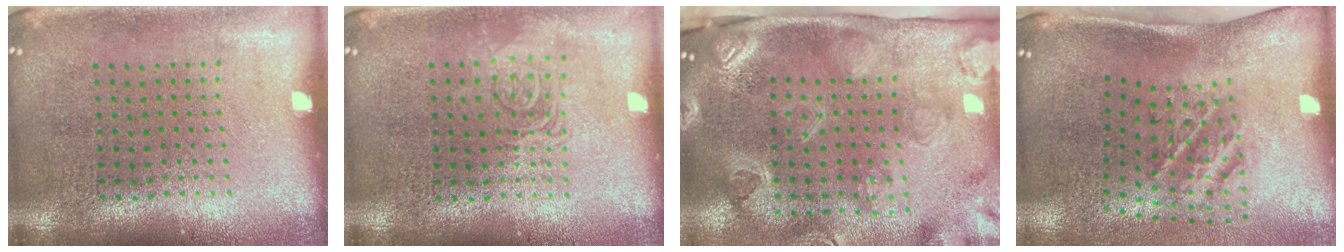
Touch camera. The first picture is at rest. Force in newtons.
{"total": 2.7, "press": 2.6, "slide": 0.4}
{"total": 4.1, "press": 3.1, "slide": 2.7}
{"total": 2.3, "press": 1.3, "slide": 1.9}